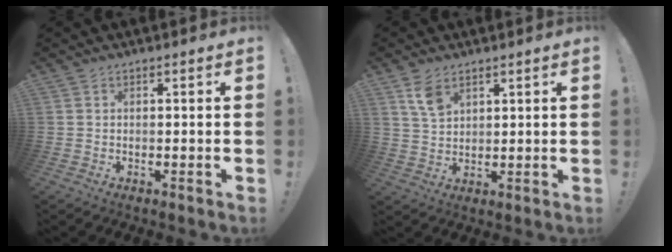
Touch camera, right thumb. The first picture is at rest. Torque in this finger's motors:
{"motor_torque": [0.70, 1.32, 0.14, 0.35, -0.01]}